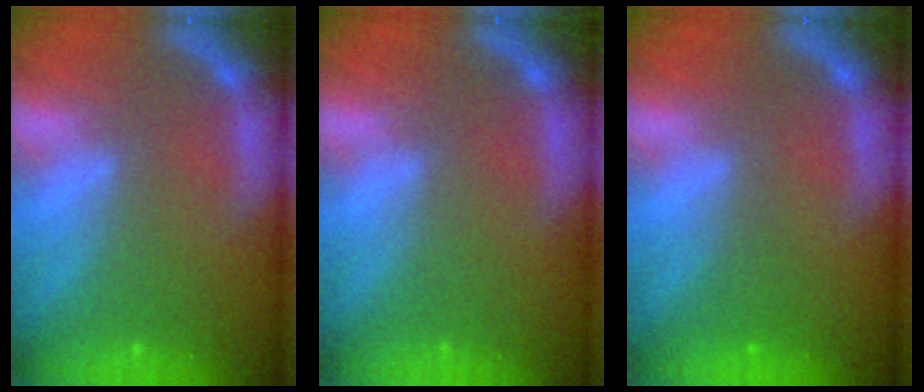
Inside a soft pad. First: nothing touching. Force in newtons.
{"total": 0.0}
{"total": 1.0}